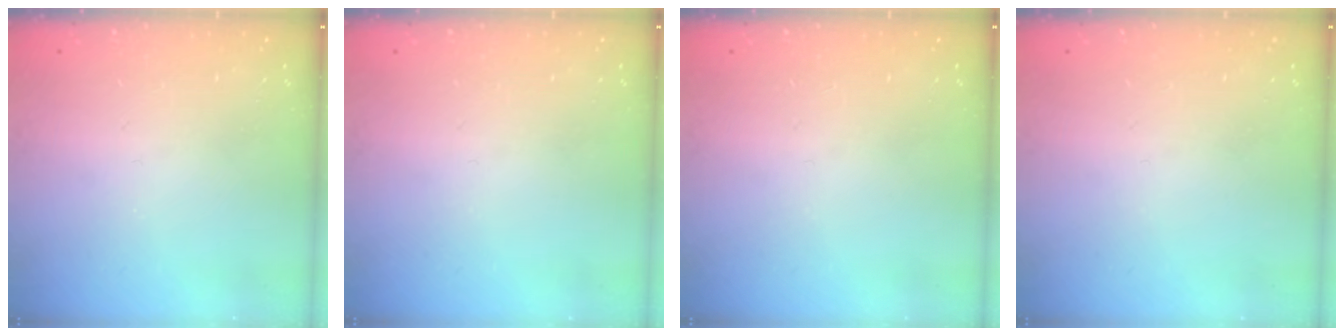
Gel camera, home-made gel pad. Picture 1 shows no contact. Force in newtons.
{"total": 0.0}
{"total": 0.0}
{"total": 0.0}